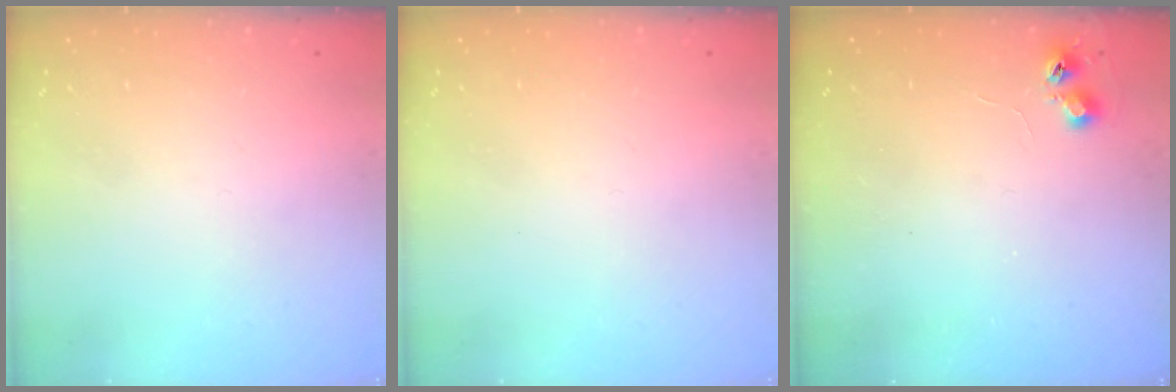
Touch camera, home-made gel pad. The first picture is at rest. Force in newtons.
{"total": 0.0}
{"total": 4.4, "press": 4.4, "slide": 0.5}